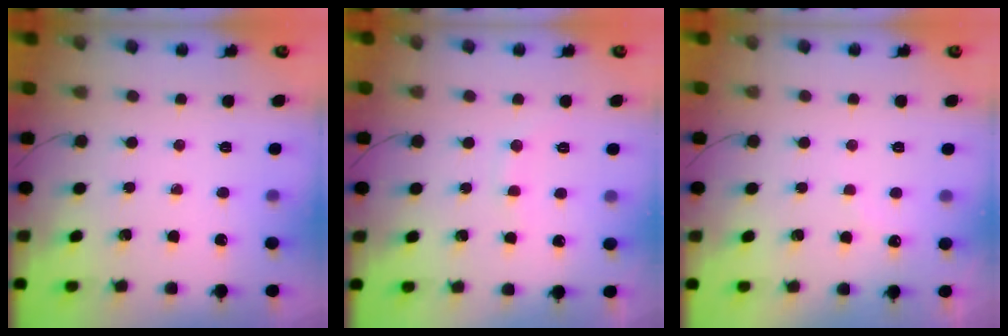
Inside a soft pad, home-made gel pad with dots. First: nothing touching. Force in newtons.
{"total": 6.3, "press": 6.2, "slide": 1.4}
{"total": 5.3, "press": 5.2, "slide": 0.9}